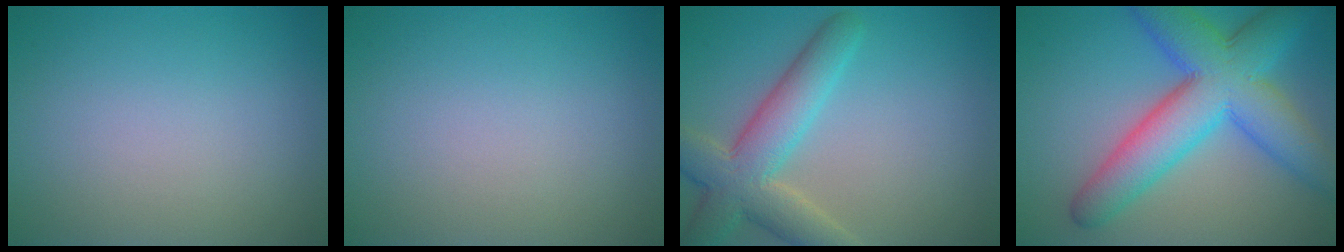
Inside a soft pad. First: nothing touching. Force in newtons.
{"total": 0.0}
{"total": 6.5, "press": 6.5, "slide": 0.4}
{"total": 10.0, "press": 10.0, "slide": 0.2}